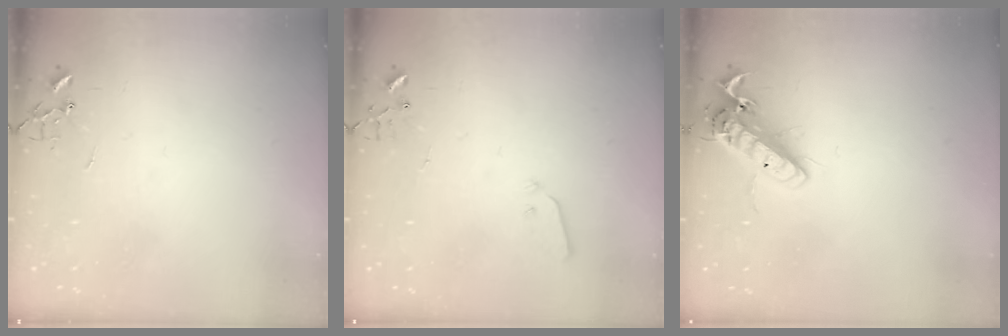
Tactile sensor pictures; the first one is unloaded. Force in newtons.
{"total": 3.7, "press": 3.7, "slide": 0.1}
{"total": 15.7, "press": 15.3, "slide": 3.3}